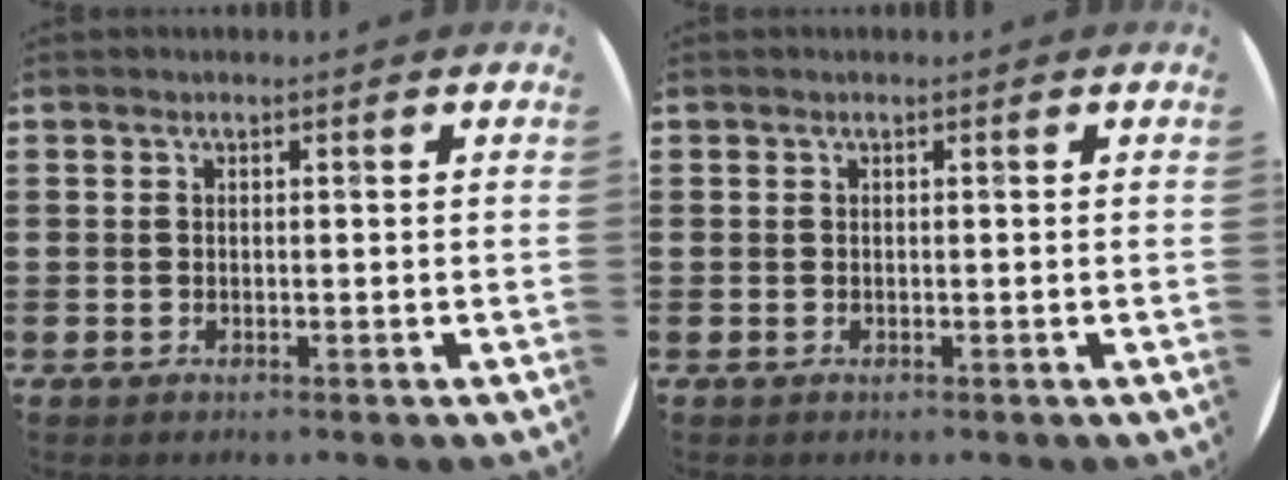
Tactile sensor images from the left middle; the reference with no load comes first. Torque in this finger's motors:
{"motor_torque": [0.11, 0.03, -0.03, 0.01]}